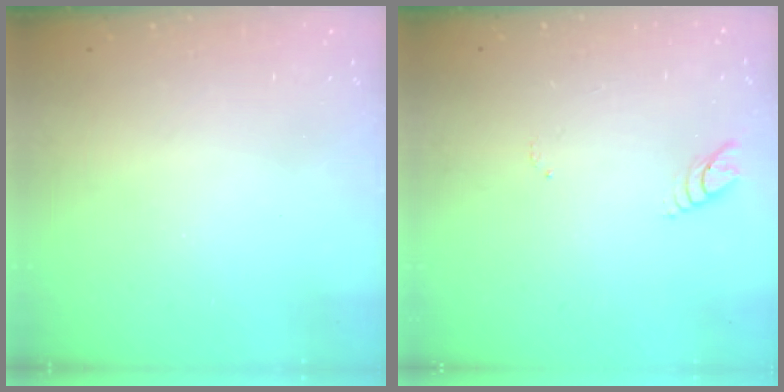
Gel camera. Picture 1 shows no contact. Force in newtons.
{"total": 3.7, "press": 3.7, "slide": 0.4}